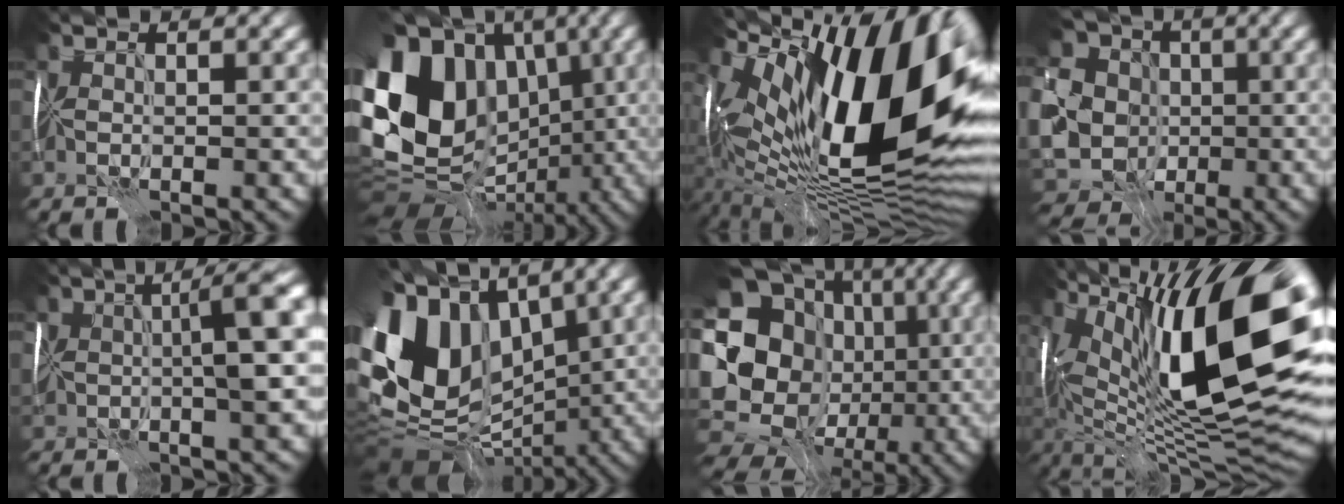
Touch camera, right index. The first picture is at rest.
{"total": 15.8, "force": [0.9, 12.8, 9.2], "torque": [-0.190, 0.022, 0.023]}
{"total": 18.3, "force": [3.0, 8.2, 16.1], "torque": [-0.270, 0.020, 0.042]}
{"total": 11.6, "force": [-1.4, 9.8, 5.9], "torque": [-0.142, -0.006, -0.015]}
{"total": 7.4, "force": [0.3, 2.2, 7.1], "torque": [-0.103, 0.013, 0.007]}
{"total": 14.6, "force": [0.7, 10.9, 9.6], "torque": [-0.219, 0.003, 0.015]}
{"total": 20.1, "force": [-1.4, 17.4, 9.9], "torque": [-0.198, 0.018, -0.032]}
{"total": 17.6, "force": [3.7, 6.5, 15.9], "torque": [-0.257, 0.024, 0.066]}